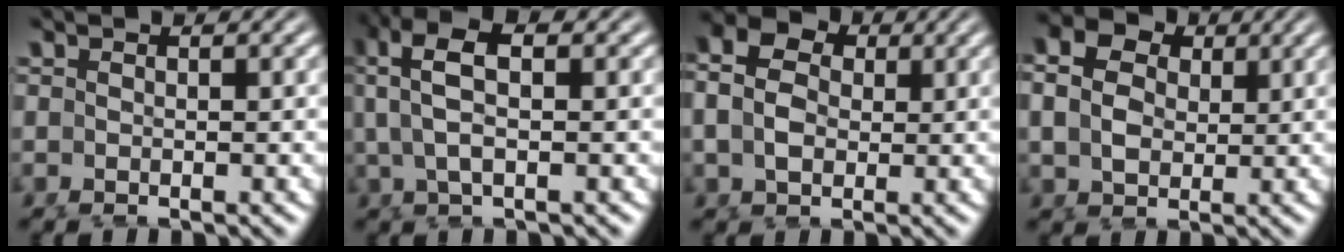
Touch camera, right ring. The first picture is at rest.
{"total": 7.0, "force": [2.6, 3.8, 5.3], "torque": [-0.113, 0.016, 0.036]}
{"total": 7.1, "force": [1.5, 5.6, 4.2], "torque": [-0.080, 0.003, 0.017]}
{"total": 6.9, "force": [1.8, 5.4, 3.8], "torque": [-0.076, -0.004, 0.028]}